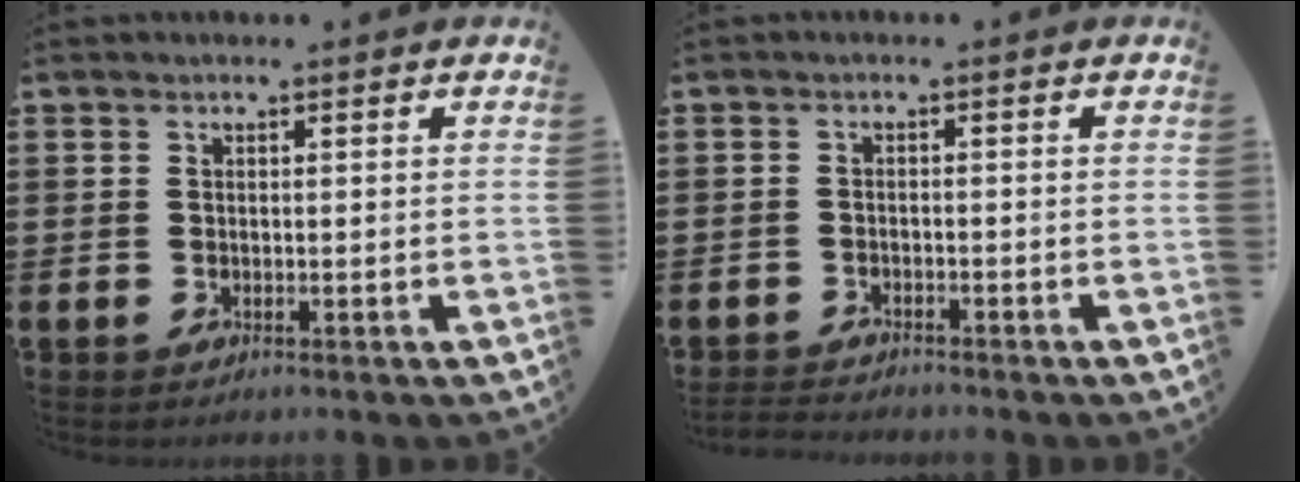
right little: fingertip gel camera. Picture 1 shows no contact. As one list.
[{"total": 1.5, "force": [-1.5, 0.0, 0.0], "torque": [-0.004, 0.001, -0.032]}]